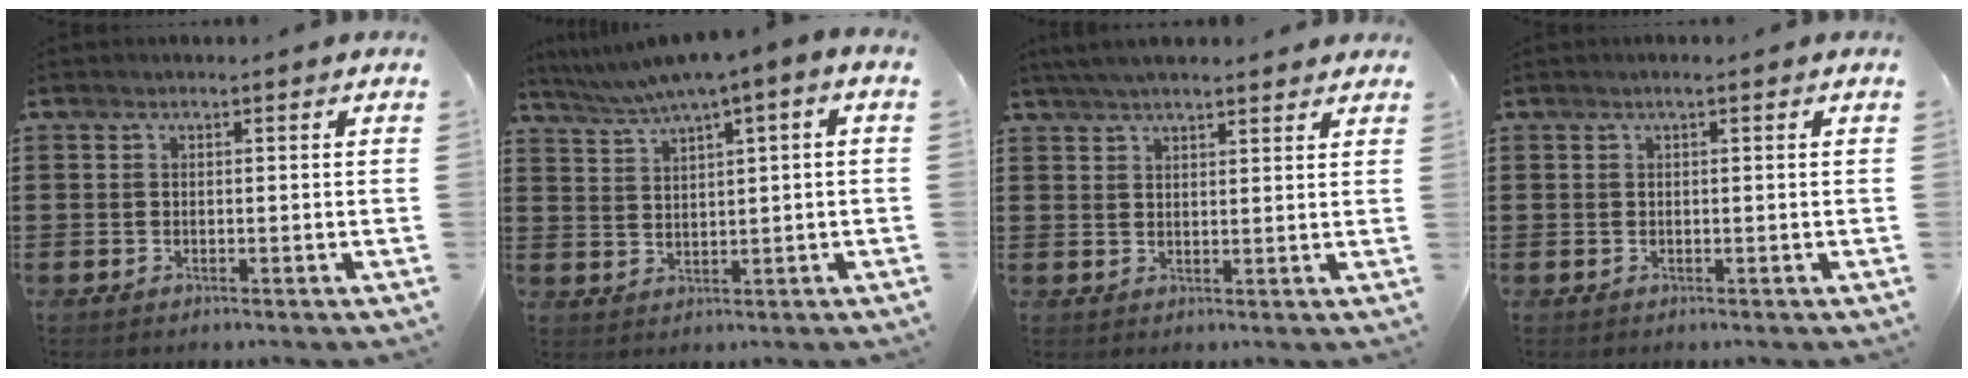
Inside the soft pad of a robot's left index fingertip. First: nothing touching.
{"total": 3.7, "force": [2.3, 0.2, 2.9], "torque": [-0.062, -0.014, 0.034]}
{"total": 3.8, "force": [3.5, 0.4, 1.6], "torque": [-0.039, 0.001, 0.064]}
{"total": 0.6, "force": [0.2, 0.0, 0.6], "torque": [-0.010, -0.001, 0.004]}